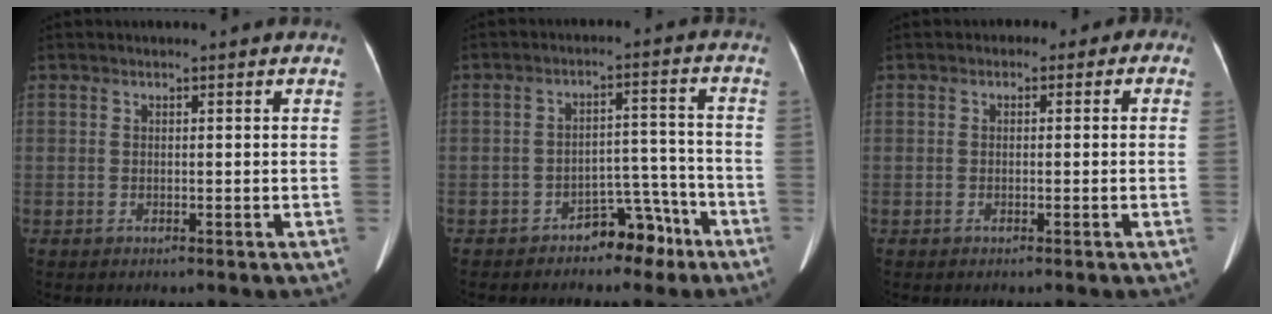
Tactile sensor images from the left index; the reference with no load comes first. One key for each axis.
{"total": 6.1, "fx": -4.6, "fy": 3.1, "fz": 2.6, "tx": -0.030, "ty": 0.030, "tz": -0.066}
{"total": 2.2, "fx": -0.5, "fy": 1.7, "fz": 1.3, "tx": -0.003, "ty": 0.022, "tz": -0.017}